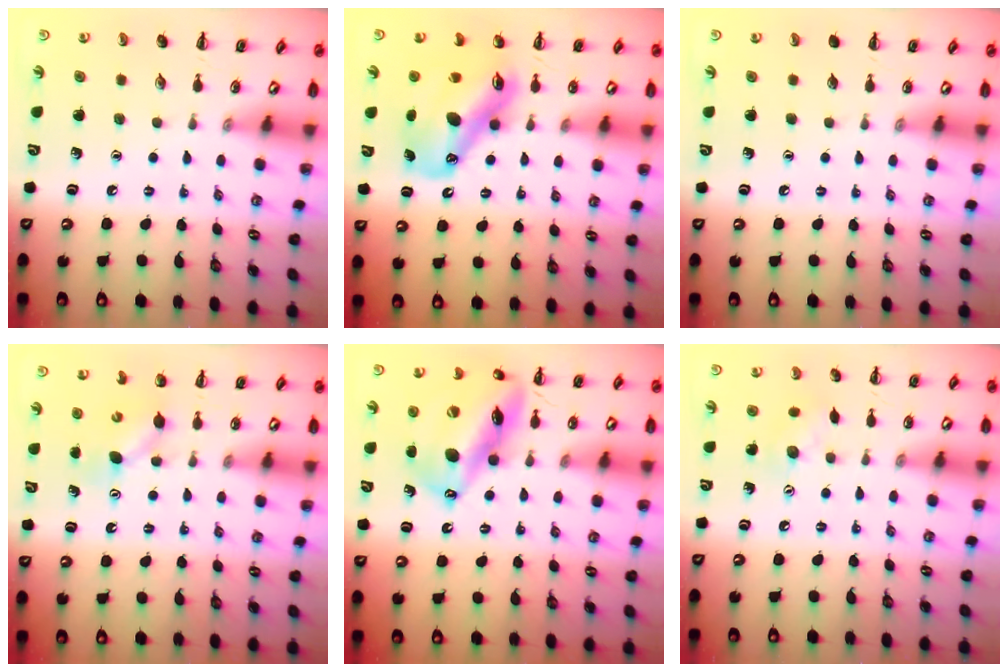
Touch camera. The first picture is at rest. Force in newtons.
{"total": 14.2, "press": 13.6, "slide": 4.0}
{"total": 0.0}
{"total": 4.4, "press": 4.2, "slide": 1.2}
{"total": 17.8, "press": 17.2, "slide": 4.6}
{"total": 6.5, "press": 6.5, "slide": 0.5}